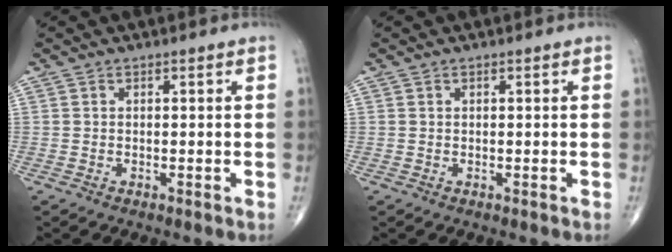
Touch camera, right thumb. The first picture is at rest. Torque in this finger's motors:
{"motor_torque": [-0.25, -0.02, -0.15, -0.05, 0.01]}